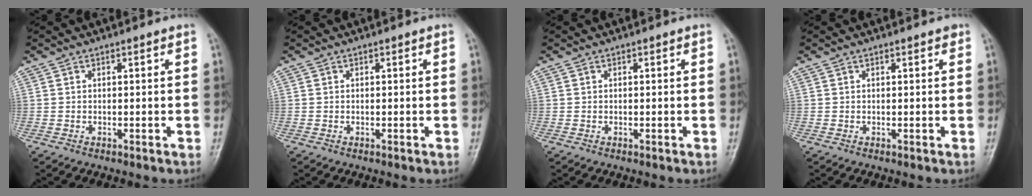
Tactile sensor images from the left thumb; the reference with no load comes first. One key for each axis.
{"total": 0.0}
{"total": 0.0}
{"total": 0.6, "fx": 0.4, "fy": 0.2, "fz": 0.4, "tx": -0.005, "ty": 0.000, "tz": 0.002}